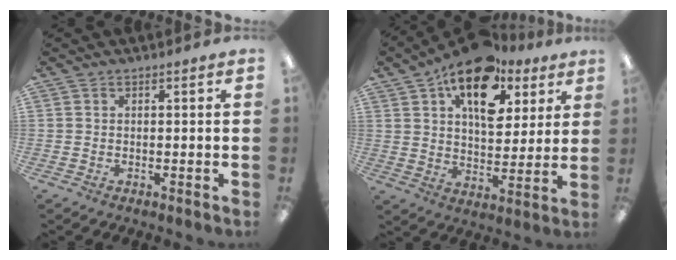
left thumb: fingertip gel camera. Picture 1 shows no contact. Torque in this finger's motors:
{"motor_torque": [1.21, 2.50, 1.35, -1.42, 0.17]}